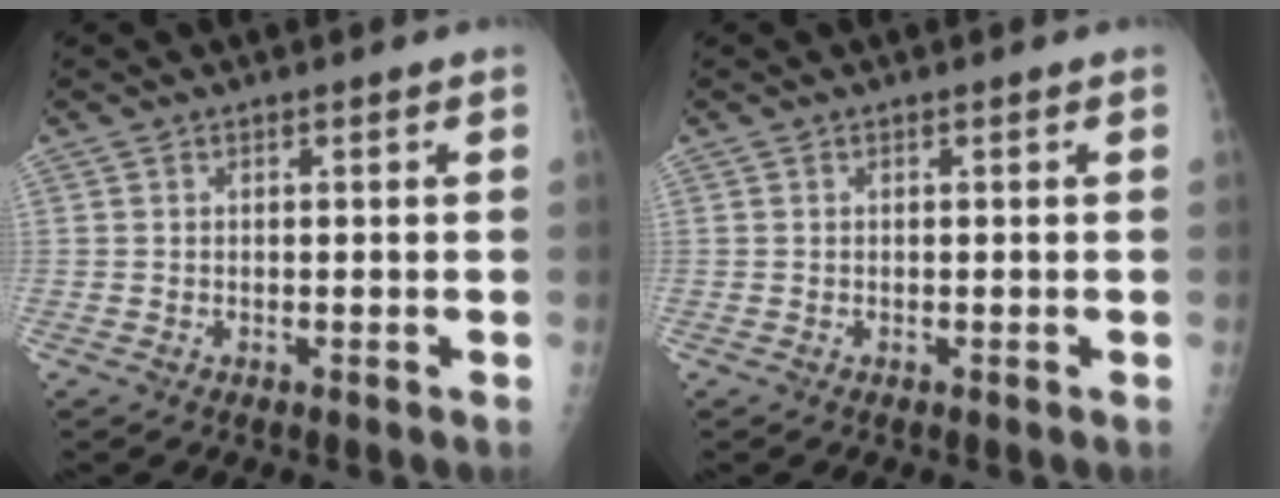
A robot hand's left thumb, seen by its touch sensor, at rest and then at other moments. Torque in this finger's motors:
{"motor_torque": [-0.02, 0.02, -0.05, 0.01, 0.00]}